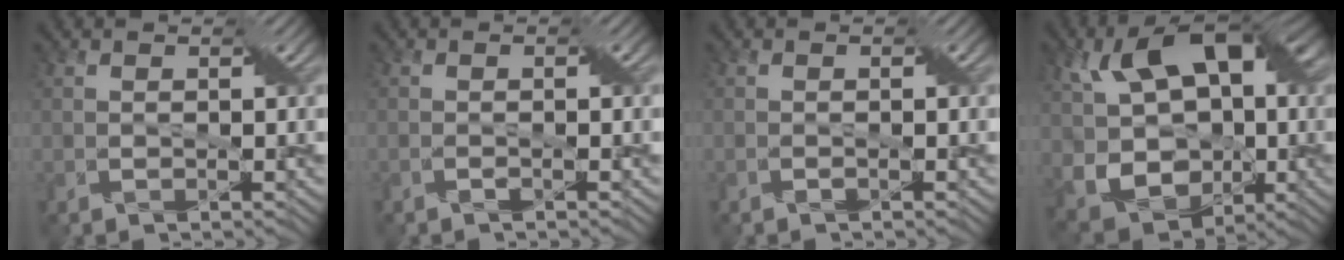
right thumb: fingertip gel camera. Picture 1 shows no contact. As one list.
[{"total": 1.1, "force": [-0.5, -0.1, 1.0], "torque": [-0.022, 0.005, -0.013]}, {"total": 0.8, "force": [-0.4, 0.0, 0.7], "torque": [-0.015, 0.003, -0.009]}, {"total": 15.3, "force": [2.4, 10.5, 10.9], "torque": [-0.208, 0.004, 0.045]}]